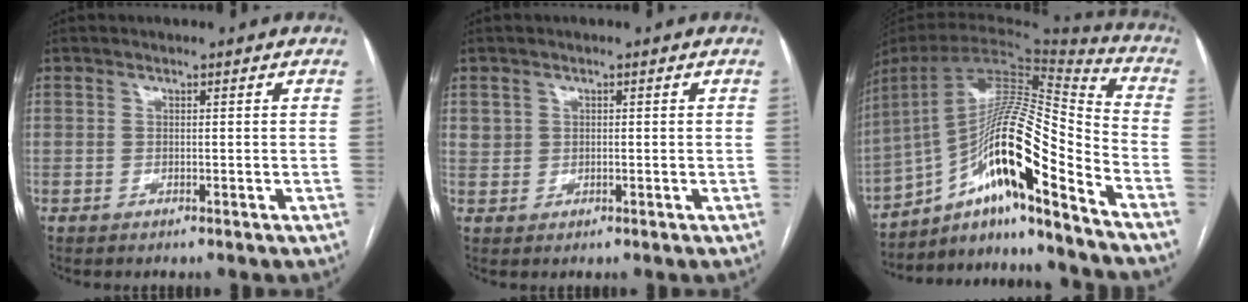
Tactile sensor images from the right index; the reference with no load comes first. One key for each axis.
{"total": 1.7, "fx": 0.6, "fy": 1.5, "fz": 0.2, "tx": 0.004, "ty": 0.007, "tz": 0.010}
{"total": 19.7, "fx": -11.0, "fy": 0.8, "fz": 16.4, "tx": -0.287, "ty": 0.019, "tz": -0.190}